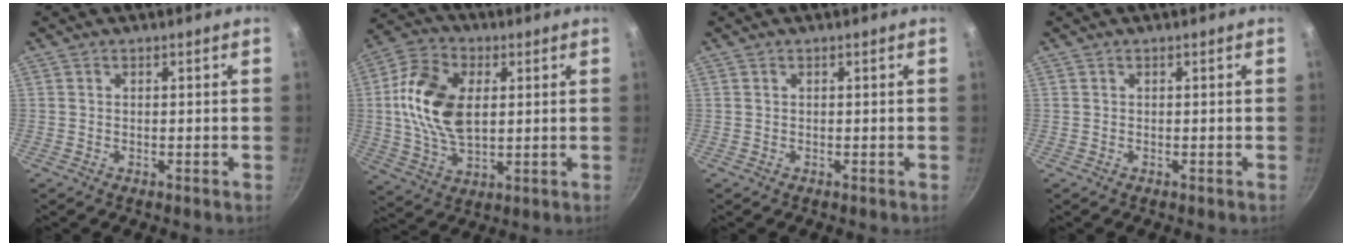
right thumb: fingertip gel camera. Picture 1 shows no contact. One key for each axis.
{"total": 15.3, "fx": 2.2, "fy": 9.4, "fz": 11.8, "tx": -0.206, "ty": 0.000, "tz": 0.035}
{"total": 0.0}
{"total": 0.0}